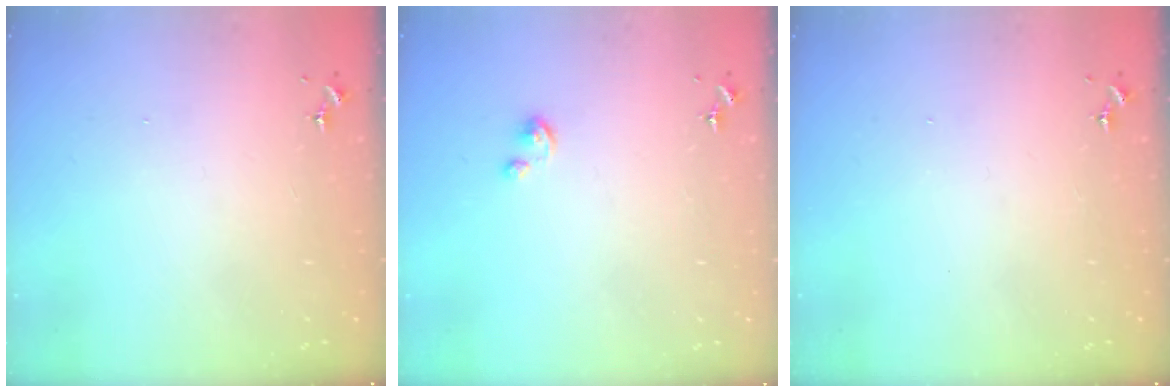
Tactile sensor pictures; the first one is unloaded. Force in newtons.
{"total": 2.2, "press": 2.2, "slide": 0.2}
{"total": 0.0}